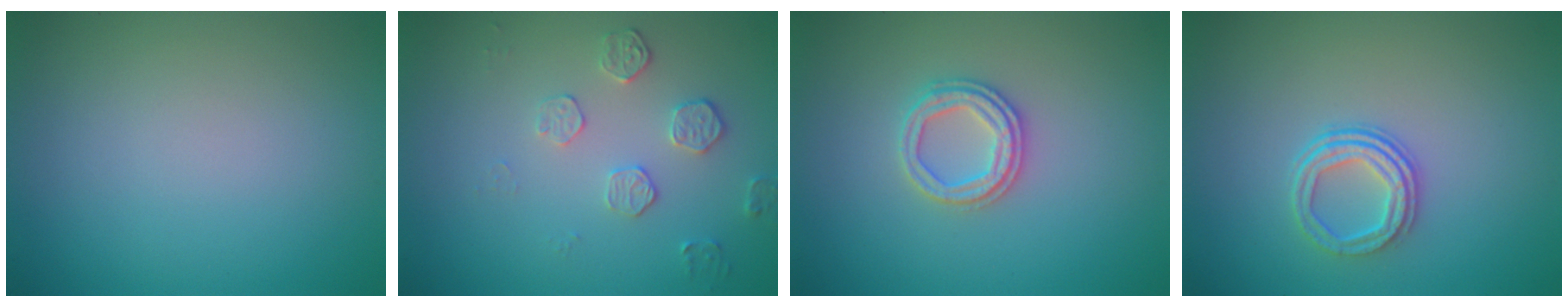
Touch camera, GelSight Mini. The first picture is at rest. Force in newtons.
{"total": 1.9, "press": 1.3, "slide": 1.3}
{"total": 2.5, "press": 2.4, "slide": 0.6}
{"total": 3.0, "press": 2.3, "slide": 1.9}